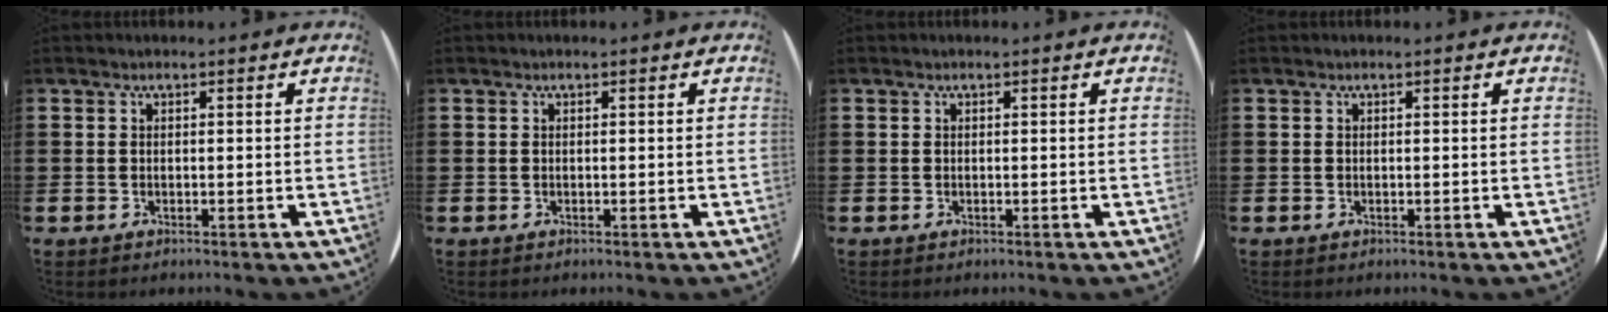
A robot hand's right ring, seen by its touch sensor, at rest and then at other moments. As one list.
[{"total": 0.0}, {"total": 0.0}, {"total": 0.0}]